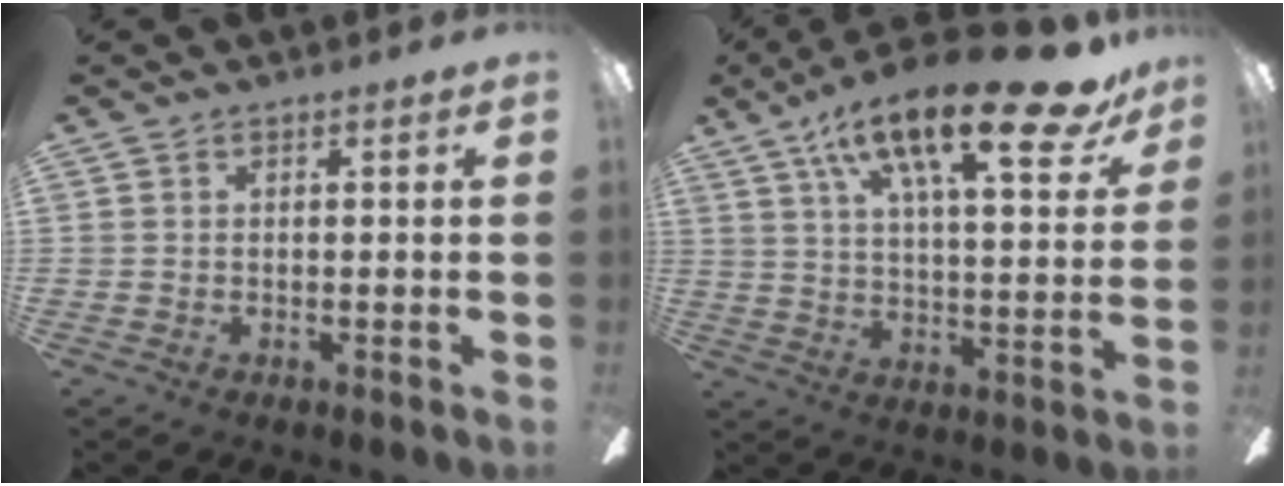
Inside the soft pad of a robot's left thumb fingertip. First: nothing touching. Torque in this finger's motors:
{"motor_torque": [0.40, 0.51, 1.65, -1.12, 0.17]}